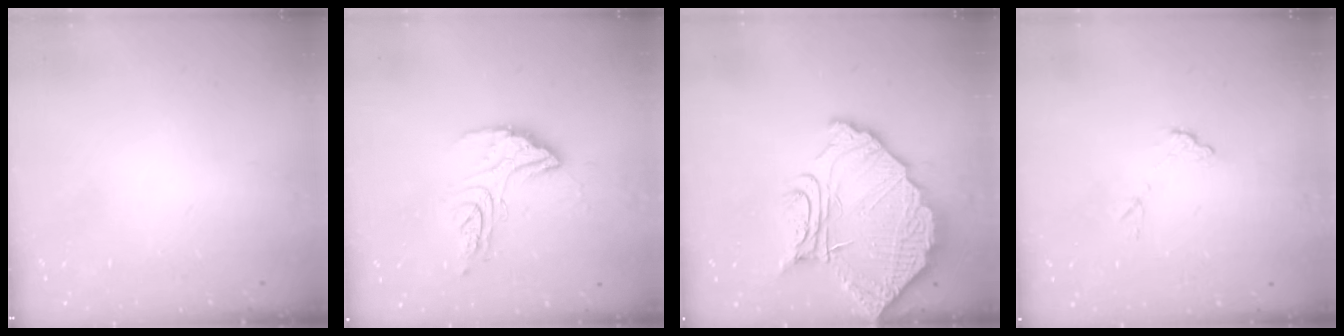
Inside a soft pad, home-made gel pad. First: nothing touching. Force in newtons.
{"total": 13.1, "press": 13.1, "slide": 1.0}
{"total": 15.5, "press": 15.4, "slide": 1.6}
{"total": 7.3, "press": 7.3, "slide": 0.3}